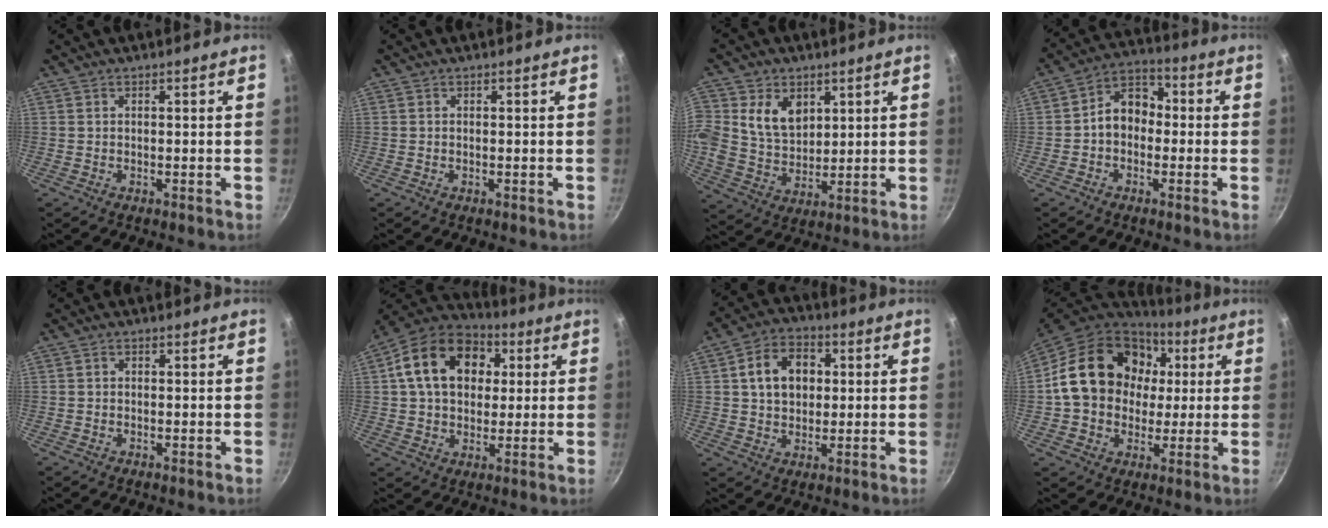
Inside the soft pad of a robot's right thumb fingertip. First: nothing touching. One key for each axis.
{"total": 0.0}
{"total": 10.8, "fx": 3.5, "fy": 8.2, "fz": 6.0, "tx": -0.091, "ty": -0.018, "tz": 0.066}
{"total": 8.5, "fx": -0.7, "fy": 6.5, "fz": 5.3, "tx": -0.046, "ty": 0.033, "tz": -0.031}
{"total": 0.9, "fx": 0.0, "fy": 0.8, "fz": 0.4, "tx": -0.006, "ty": 0.005, "tz": 0.000}
{"total": 18.3, "fx": 4.4, "fy": 13.5, "fz": 11.6, "tx": -0.176, "ty": 0.022, "tz": 0.062}
{"total": 10.8, "fx": 2.1, "fy": 8.1, "fz": 6.7, "tx": -0.087, "ty": 0.015, "tz": 0.028}
{"total": 21.6, "fx": 3.7, "fy": 17.3, "fz": 12.4, "tx": -0.193, "ty": 0.026, "tz": 0.058}